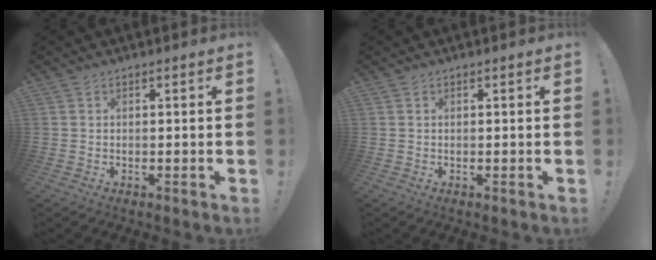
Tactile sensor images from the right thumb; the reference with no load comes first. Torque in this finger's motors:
{"motor_torque": [-0.35, 0.28, -0.09, 0.09, 0.00]}